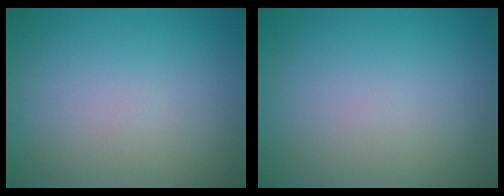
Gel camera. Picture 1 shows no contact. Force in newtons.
{"total": 0.0}